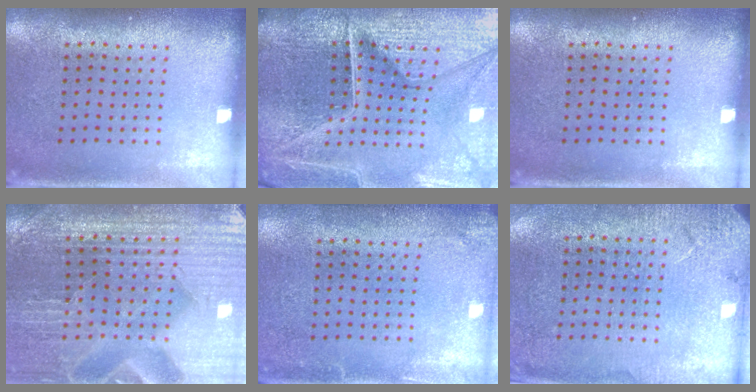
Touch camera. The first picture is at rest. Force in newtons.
{"total": 6.8, "press": 6.0, "slide": 3.1}
{"total": 0.0}
{"total": 3.6, "press": 3.6, "slide": 0.4}
{"total": 2.1, "press": 2.1, "slide": 0.2}
{"total": 2.6, "press": 2.6, "slide": 0.4}